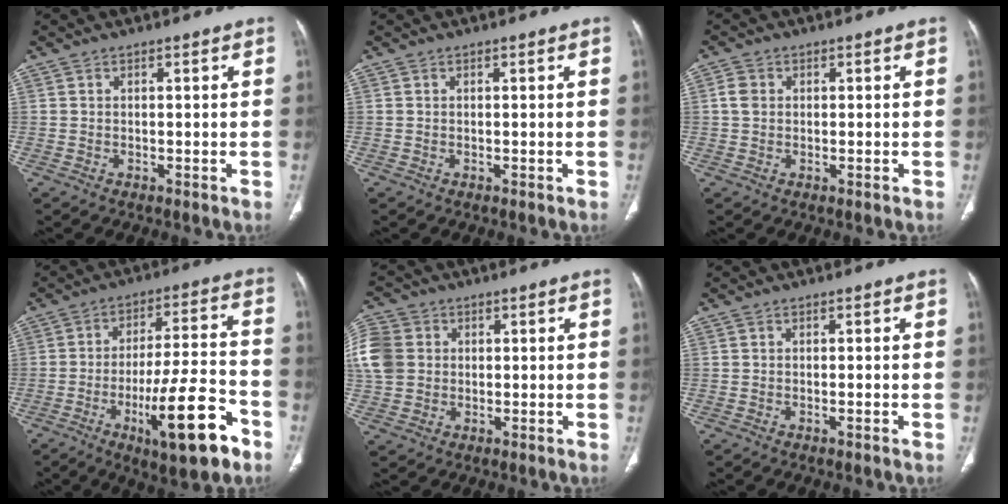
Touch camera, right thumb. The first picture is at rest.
{"total": 0.0}
{"total": 2.3, "force": [0.2, 1.8, 1.4], "torque": [-0.027, 0.002, 0.001]}
{"total": 17.2, "force": [-8.0, 4.1, 14.7], "torque": [-0.233, 0.036, -0.116]}
{"total": 13.5, "force": [1.7, 11.6, 6.6], "torque": [-0.178, 0.028, 0.035]}
{"total": 1.0, "force": [-0.3, 0.0, 0.9], "torque": [-0.013, -0.002, -0.003]}